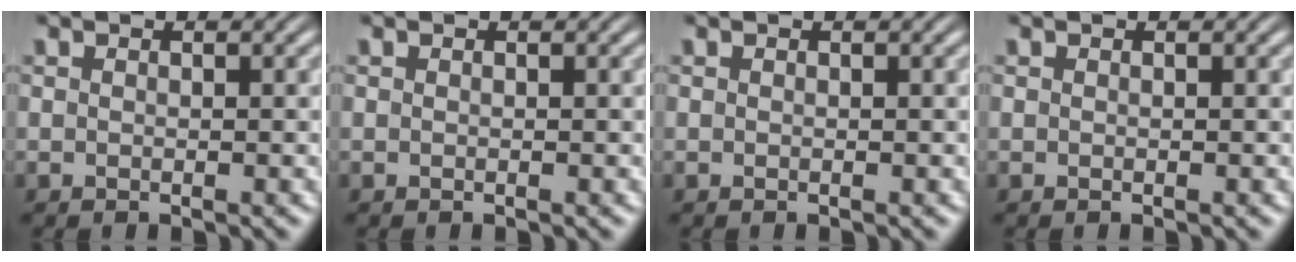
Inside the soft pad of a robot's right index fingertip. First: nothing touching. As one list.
[{"total": 0.0}, {"total": 0.0}, {"total": 0.0}]